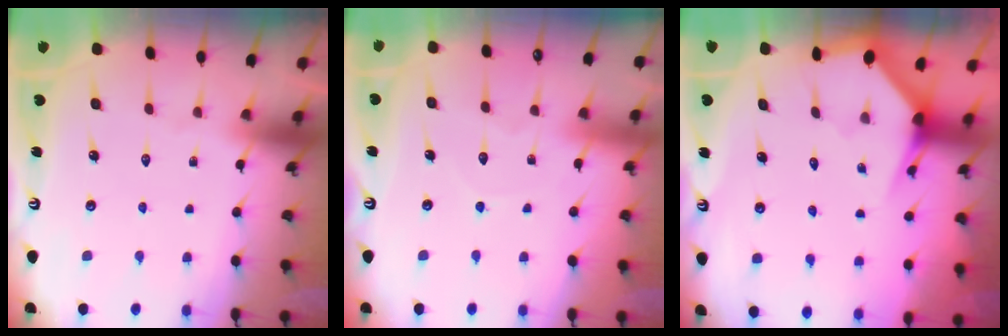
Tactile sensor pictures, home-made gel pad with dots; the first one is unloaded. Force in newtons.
{"total": 4.7, "press": 4.6, "slide": 0.2}
{"total": 3.1, "press": 3.1, "slide": 0.4}